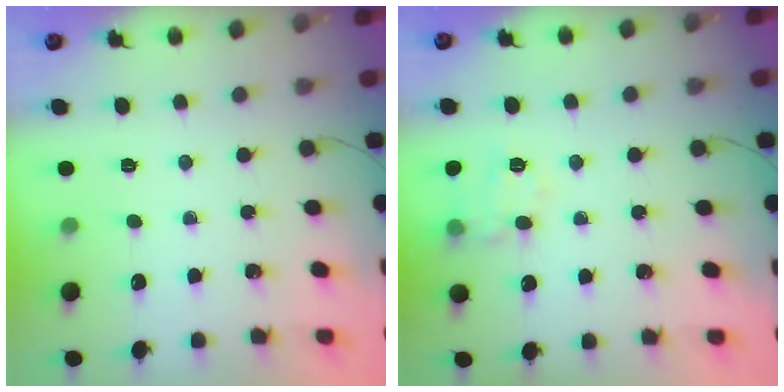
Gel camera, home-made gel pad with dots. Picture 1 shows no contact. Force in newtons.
{"total": 10.7, "press": 10.7, "slide": 0.5}